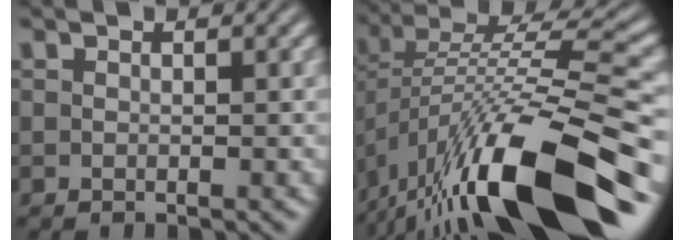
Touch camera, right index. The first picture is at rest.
{"total": 12.0, "force": [-3.1, 4.4, 10.7], "torque": [-0.186, -0.026, -0.033]}